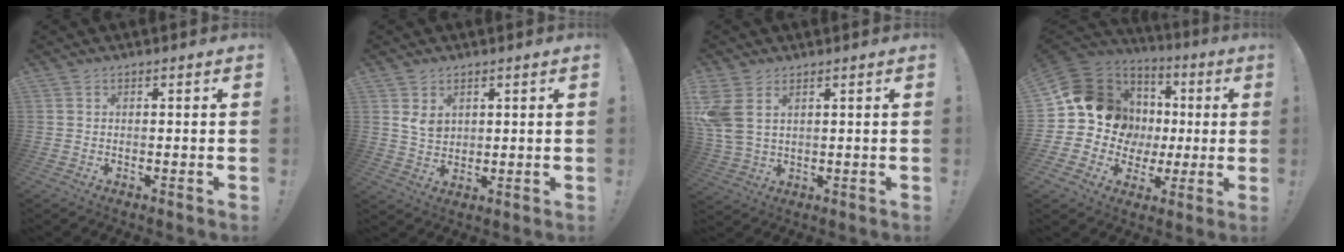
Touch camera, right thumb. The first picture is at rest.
{"total": 5.2, "force": [2.7, 3.6, 2.6], "torque": [-0.033, -0.013, 0.051]}
{"total": 7.2, "force": [3.1, 4.4, 4.8], "torque": [-0.109, -0.011, 0.065]}
{"total": 17.2, "force": [3.5, 14.8, 8.1], "torque": [-0.126, -0.012, 0.100]}